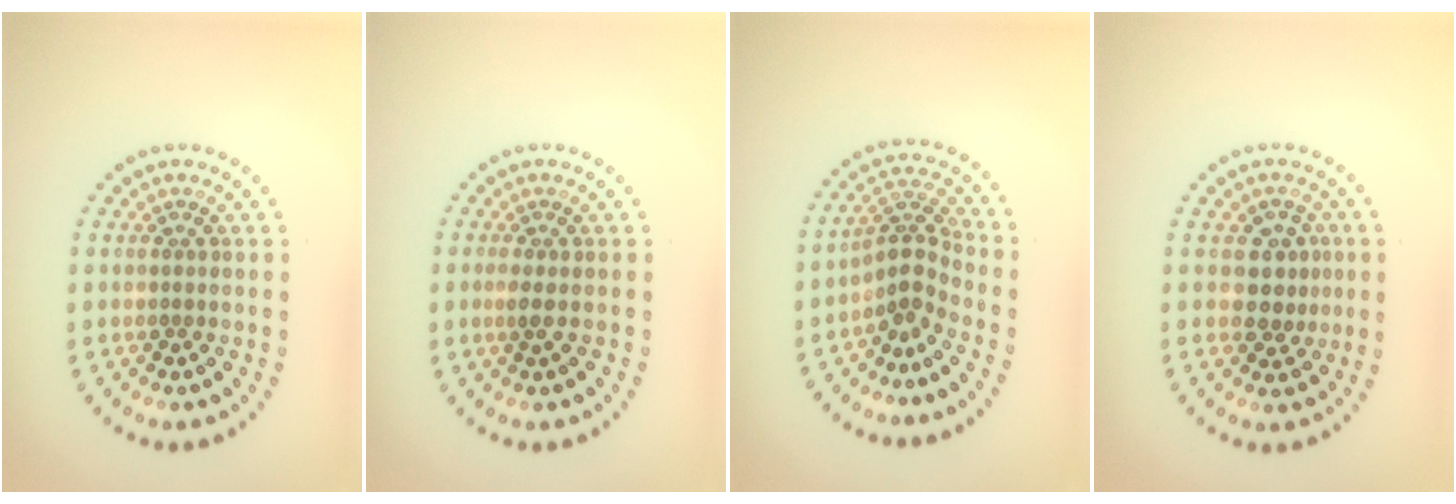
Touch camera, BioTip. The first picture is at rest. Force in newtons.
{"total": 0.9, "press": 0.7, "slide": 0.6}
{"total": 2.9, "press": 1.9, "slide": 2.2}
{"total": 2.8, "press": 2.5, "slide": 1.2}